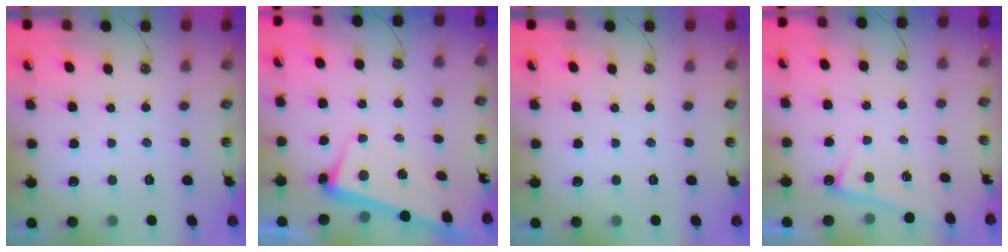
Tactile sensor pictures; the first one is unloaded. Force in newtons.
{"total": 2.6, "press": 2.5, "slide": 0.7}
{"total": 0.0}
{"total": 1.8, "press": 1.8, "slide": 0.3}